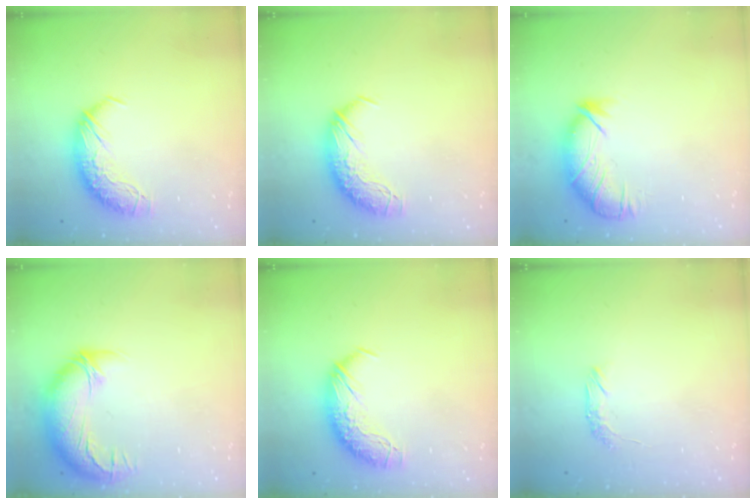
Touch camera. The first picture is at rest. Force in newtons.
{"total": 0.0}
{"total": 2.7, "press": 2.4, "slide": 1.4}
{"total": 3.0, "press": 0.9, "slide": 2.8}
{"total": 0.0}
{"total": 6.4, "press": 6.4, "slide": 1.0}